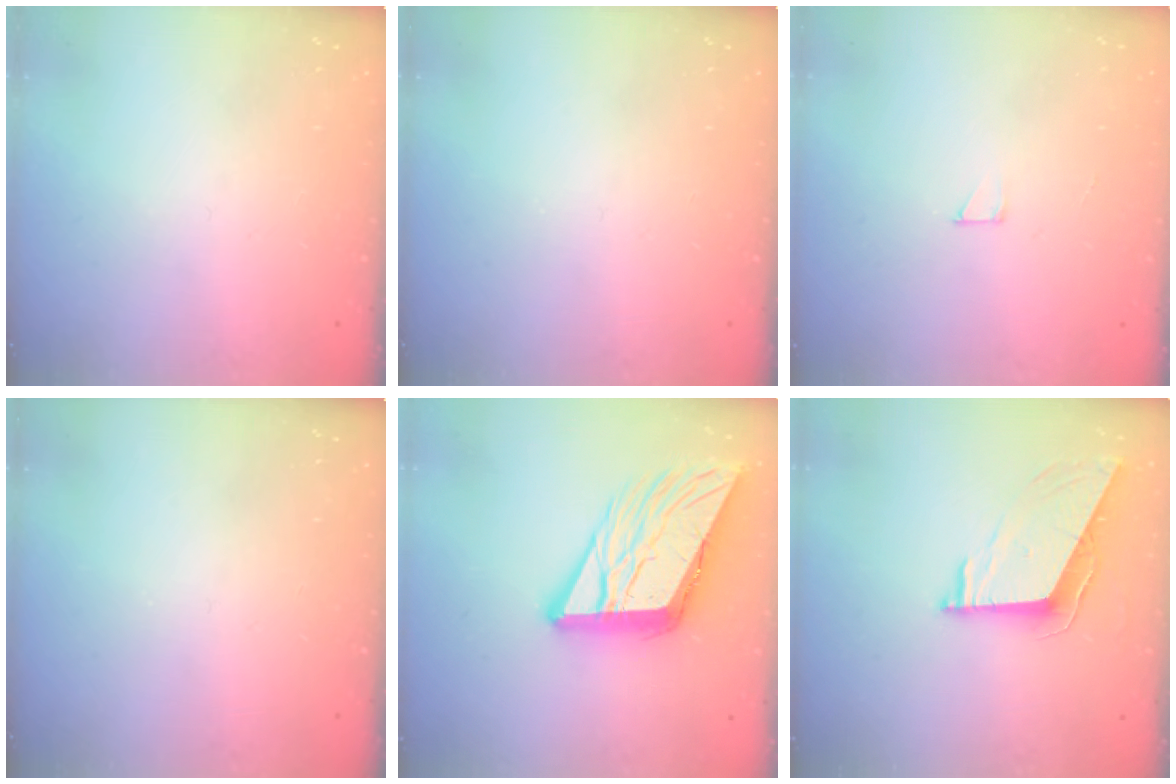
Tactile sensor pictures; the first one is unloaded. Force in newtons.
{"total": 0.0}
{"total": 2.0, "press": 2.0, "slide": 0.0}
{"total": 0.0}
{"total": 16.4, "press": 16.2, "slide": 2.8}
{"total": 8.5, "press": 8.2, "slide": 2.2}